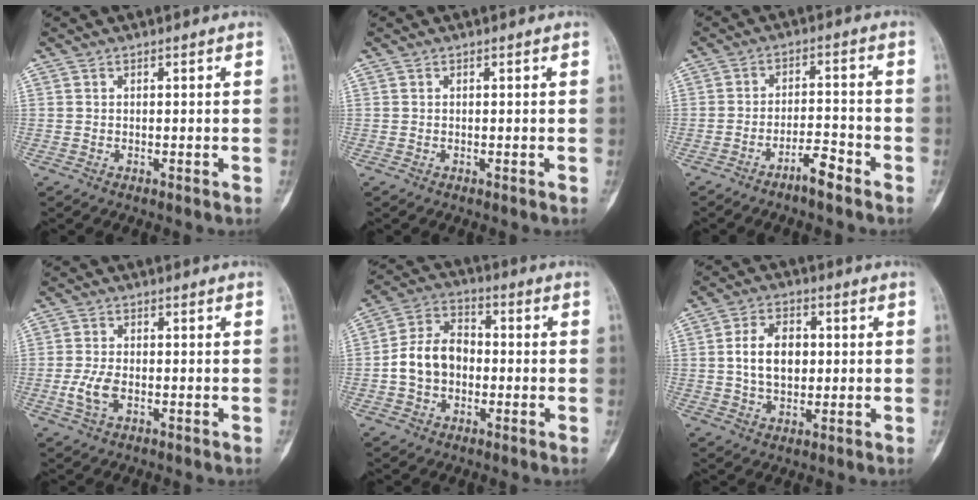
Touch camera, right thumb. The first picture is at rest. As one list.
[{"total": 0.0}, {"total": 4.8, "force": [-3.6, 0.9, 3.1], "torque": [-0.050, 0.032, -0.064]}, {"total": 4.4, "force": [-1.2, 2.3, 3.5], "torque": [-0.081, 0.004, -0.023]}, {"total": 10.5, "force": [-1.3, 7.9, 6.8], "torque": [-0.113, 0.035, -0.033]}, {"total": 8.8, "force": [0.7, 5.9, 6.5], "torque": [-0.093, 0.006, 0.012]}]